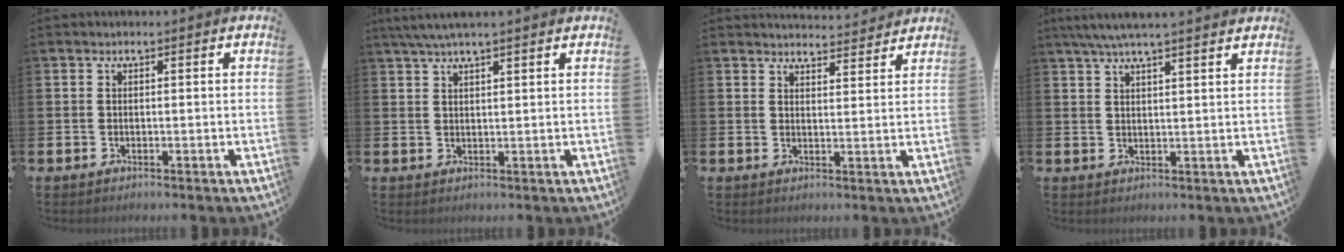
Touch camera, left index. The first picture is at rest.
{"total": 3.5, "force": [2.9, 0.3, 2.0], "torque": [-0.046, -0.002, 0.053]}
{"total": 3.8, "force": [3.8, 0.2, -0.1], "torque": [0.005, -0.027, 0.067]}
{"total": 4.8, "force": [4.3, -0.1, 2.2], "torque": [-0.054, -0.009, 0.078]}